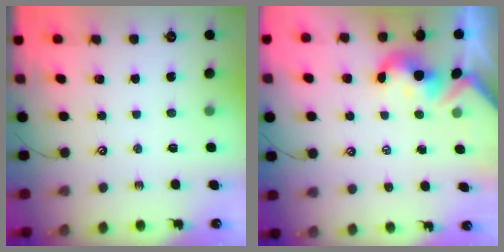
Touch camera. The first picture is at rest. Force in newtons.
{"total": 1.6, "press": 1.5, "slide": 0.6}